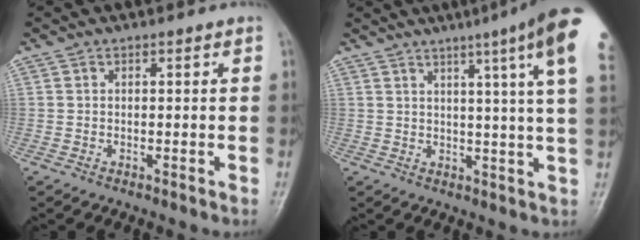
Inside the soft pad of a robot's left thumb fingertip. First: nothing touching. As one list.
[{"total": 15.3, "force": [8.5, -0.3, 12.7], "torque": [-0.162, -0.034, 0.087]}]